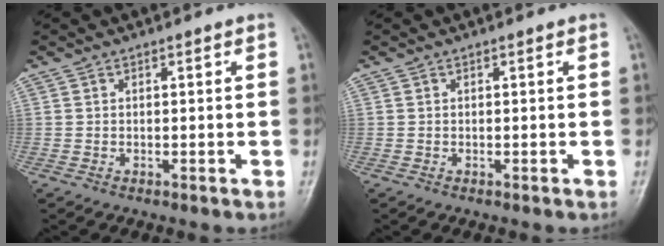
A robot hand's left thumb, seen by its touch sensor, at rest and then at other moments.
{"total": 0.0}